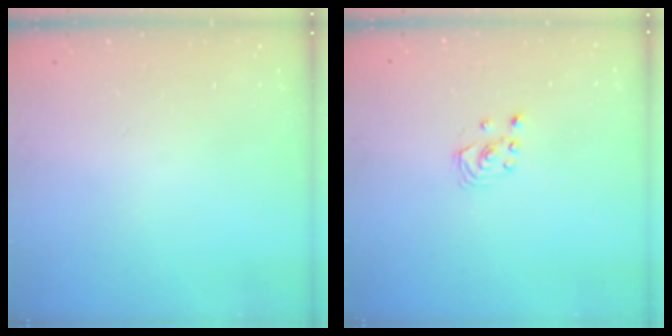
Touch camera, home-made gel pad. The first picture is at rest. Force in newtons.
{"total": 1.8, "press": 1.8, "slide": 0.2}